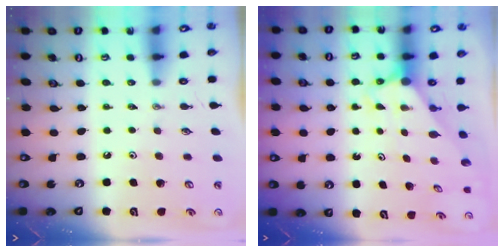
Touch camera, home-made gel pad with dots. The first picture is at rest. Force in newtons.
{"total": 2.8, "press": 2.8, "slide": 0.0}